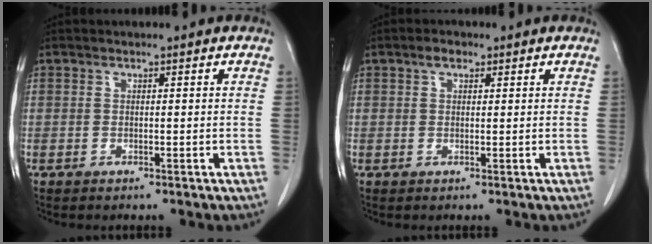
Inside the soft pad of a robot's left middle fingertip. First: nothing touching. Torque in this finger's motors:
{"motor_torque": [0.35, -0.32, 0.00, 0.01]}